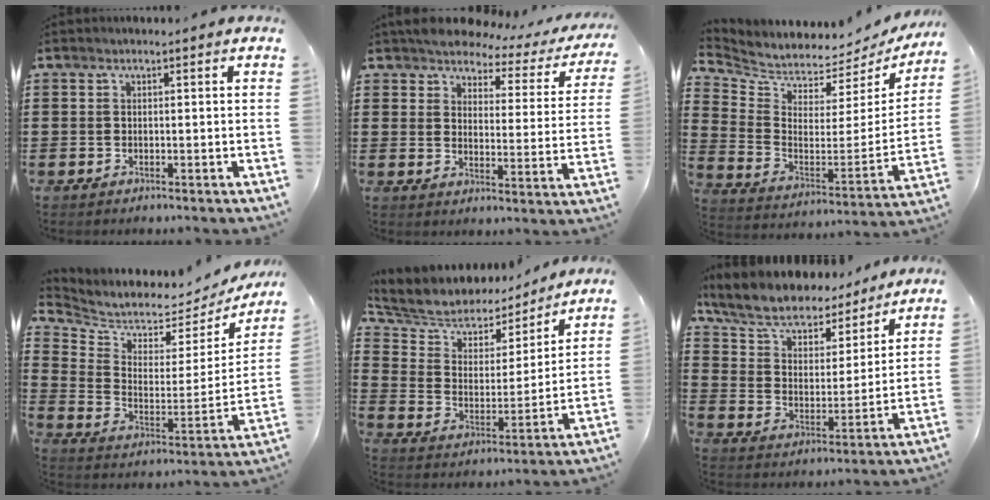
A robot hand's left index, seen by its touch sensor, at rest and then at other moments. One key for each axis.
{"total": 4.2, "fx": 4.1, "fy": 0.9, "fz": 0.7, "tx": -0.043, "ty": -0.026, "tz": 0.067}
{"total": 4.1, "fx": 3.9, "fy": 1.0, "fz": 0.2, "tx": -0.036, "ty": -0.054, "tz": 0.065}
{"total": 4.4, "fx": 4.3, "fy": 1.1, "fz": 0.3, "tx": -0.039, "ty": -0.047, "tz": 0.070}
{"total": 6.2, "fx": 5.4, "fy": 2.6, "fz": 1.2, "tx": -0.063, "ty": -0.036, "tz": 0.090}
{"total": 7.3, "fx": 6.5, "fy": 2.4, "fz": 2.3, "tx": -0.077, "ty": -0.041, "tz": 0.112}